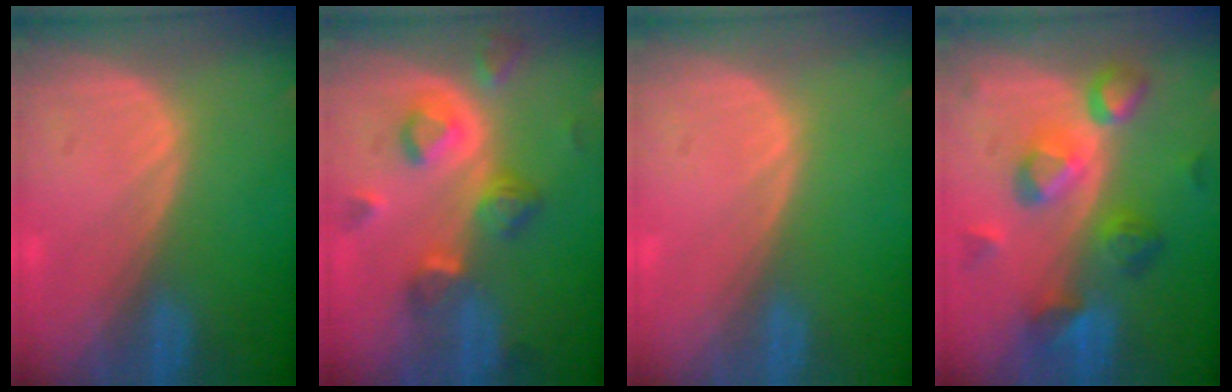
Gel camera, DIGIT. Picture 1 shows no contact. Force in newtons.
{"total": 7.3, "press": 6.9, "slide": 2.5}
{"total": 0.0}
{"total": 8.3, "press": 8.1, "slide": 1.7}